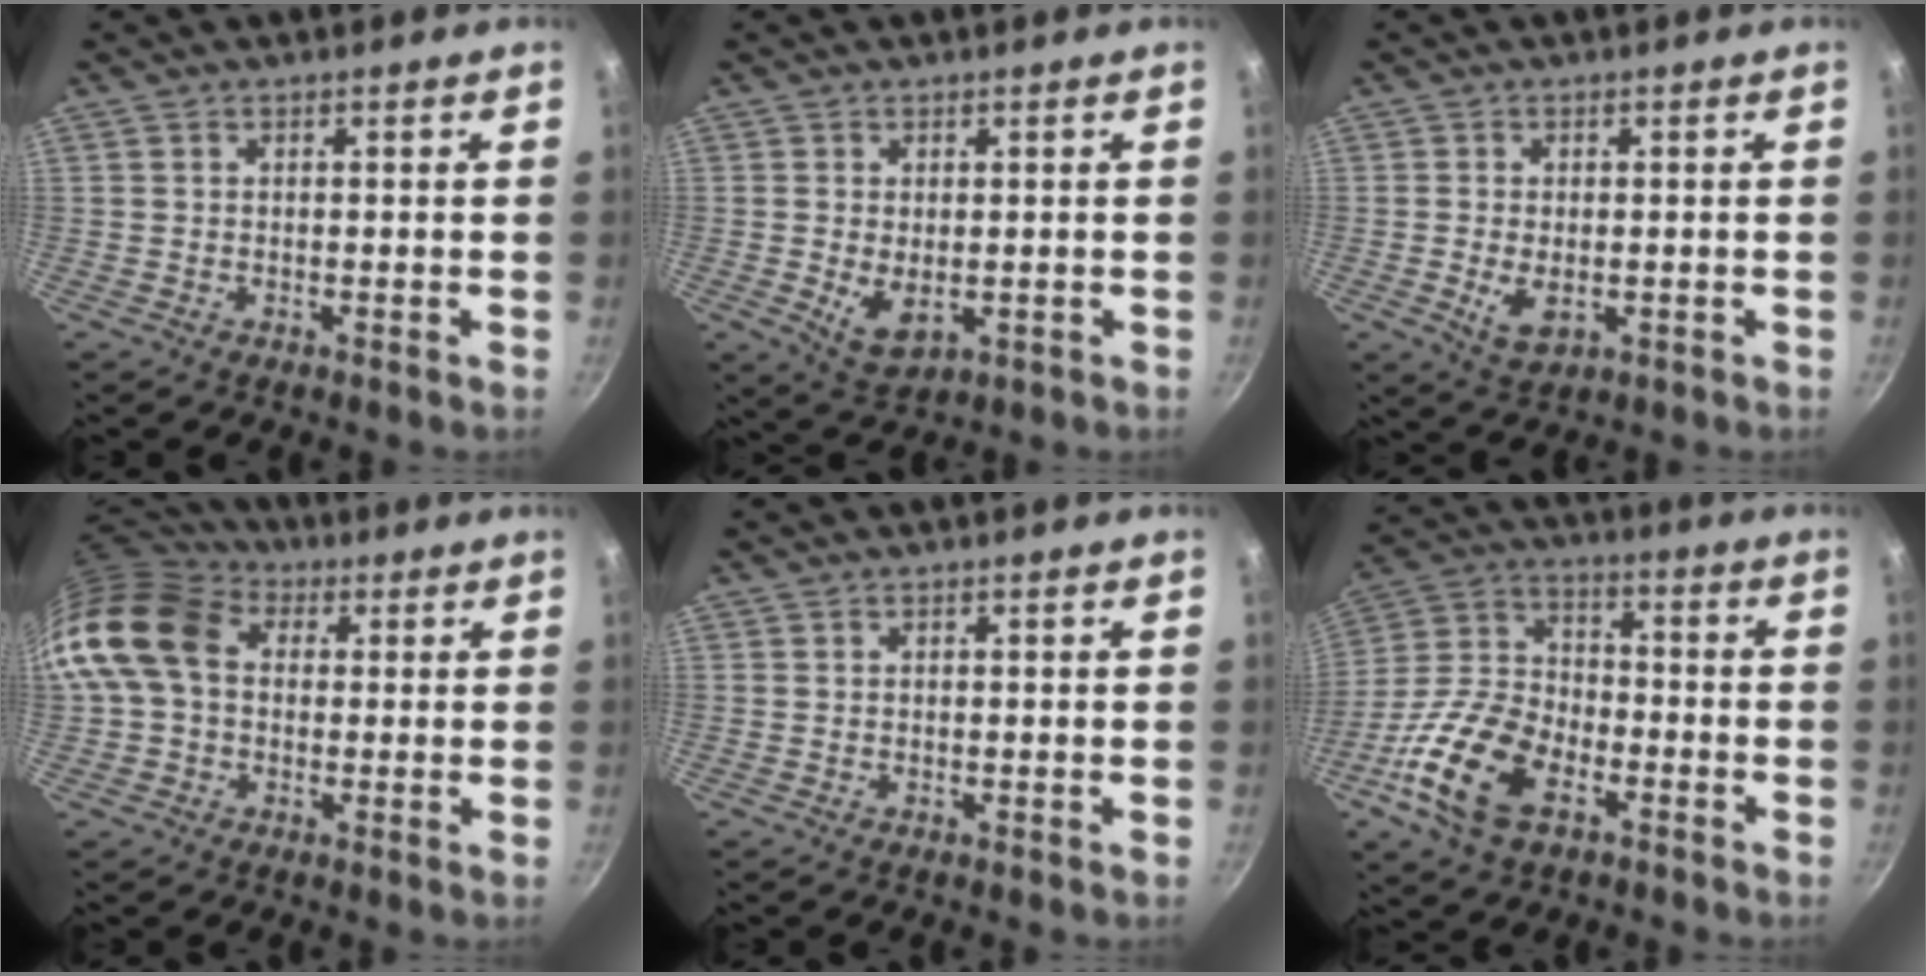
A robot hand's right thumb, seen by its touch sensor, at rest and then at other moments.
{"total": 5.6, "force": [-0.4, 3.6, 4.3], "torque": [-0.068, -0.017, 0.005]}
{"total": 4.8, "force": [-0.8, 3.0, 3.7], "torque": [-0.064, -0.009, -0.006]}
{"total": 14.3, "force": [1.6, 10.8, 9.3], "torque": [-0.165, 0.027, 0.012]}
{"total": 0.0}
{"total": 16.7, "force": [-7.4, 9.8, 11.3], "torque": [-0.215, 0.035, -0.151]}